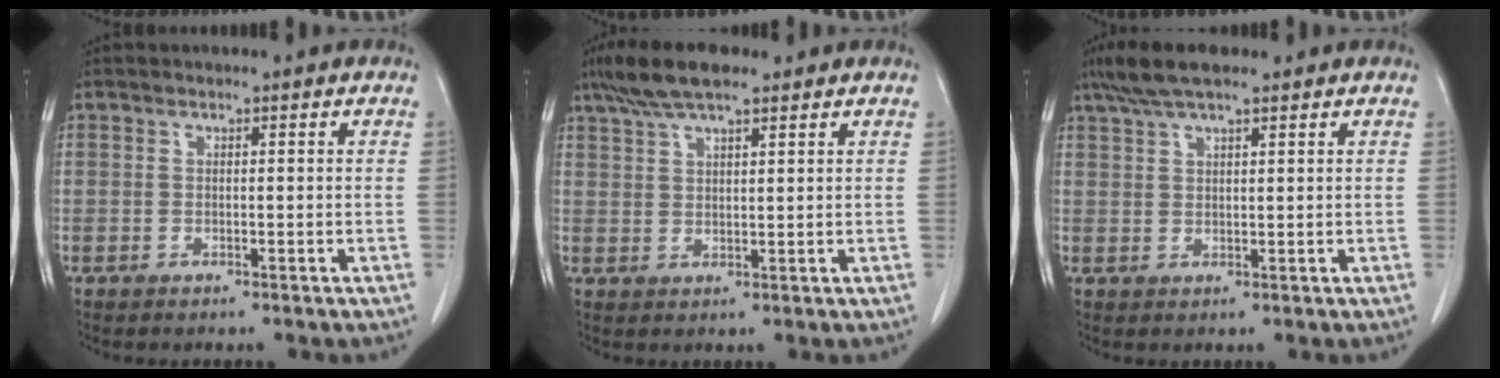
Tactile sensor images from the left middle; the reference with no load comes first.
{"total": 7.6, "force": [5.7, 1.7, 4.8], "torque": [-0.098, 0.020, 0.102]}
{"total": 6.4, "force": [4.8, 1.3, 4.0], "torque": [-0.083, 0.023, 0.088]}